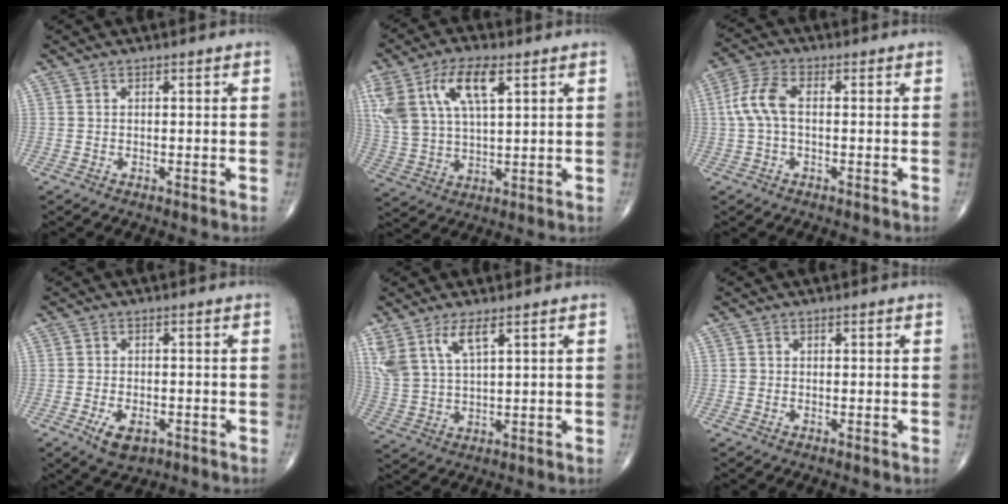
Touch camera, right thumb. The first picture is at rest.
{"total": 14.7, "force": [6.1, 6.7, 11.5], "torque": [-0.235, 0.000, 0.120]}
{"total": 6.8, "force": [0.2, 3.5, 5.8], "torque": [-0.138, 0.022, -0.002]}
{"total": 5.2, "force": [-2.3, 2.9, 3.6], "torque": [-0.059, 0.003, -0.033]}
{"total": 8.3, "force": [4.7, 2.9, 6.2], "torque": [-0.142, -0.013, 0.104]}
{"total": 0.7, "force": [-0.1, 0.7, 0.1], "torque": [0.002, 0.003, -0.001]}